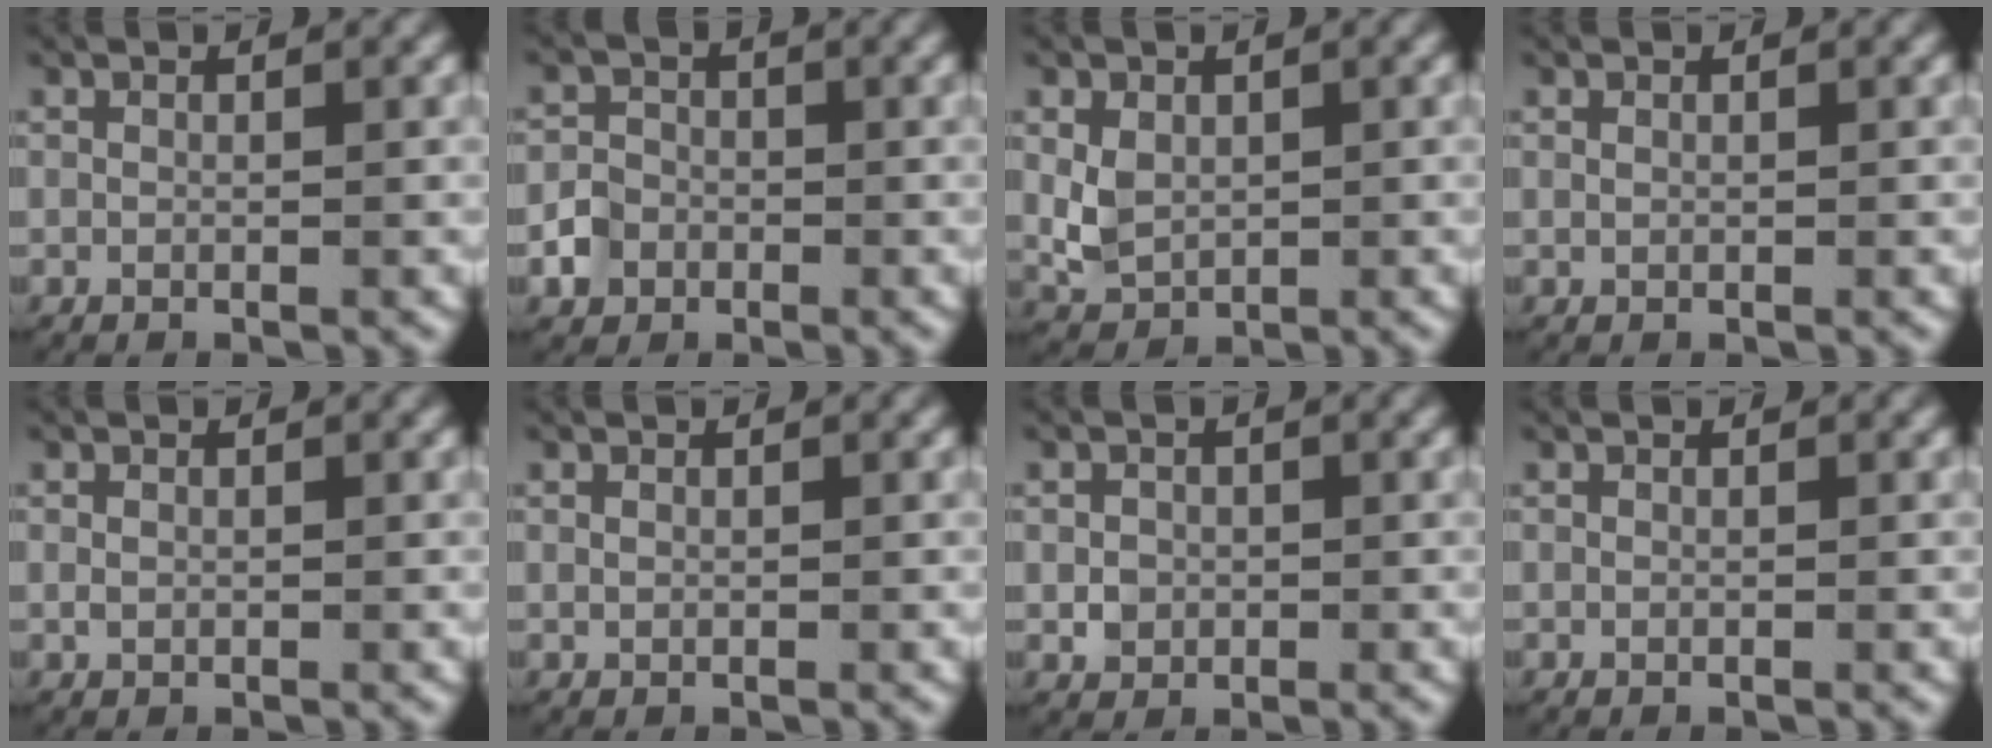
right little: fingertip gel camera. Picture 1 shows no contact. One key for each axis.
{"total": 2.4, "fx": -0.8, "fy": 2.2, "fz": 0.6, "tx": -0.013, "ty": 0.000, "tz": -0.019}
{"total": 2.9, "fx": 0.3, "fy": 2.4, "fz": 1.7, "tx": -0.047, "ty": -0.006, "tz": 0.014}
{"total": 0.0}
{"total": 0.5, "fx": 0.0, "fy": 0.4, "fz": 0.3, "tx": -0.011, "ty": 0.000, "tz": 0.002}
{"total": 0.0}
{"total": 1.3, "fx": -0.1, "fy": 1.2, "fz": 0.3, "tx": -0.007, "ty": 0.001, "tz": -0.003}
{"total": 0.0}